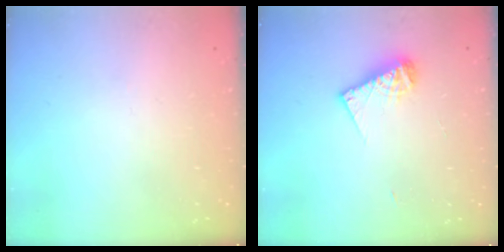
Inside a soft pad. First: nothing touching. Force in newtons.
{"total": 7.9, "press": 7.9, "slide": 0.5}